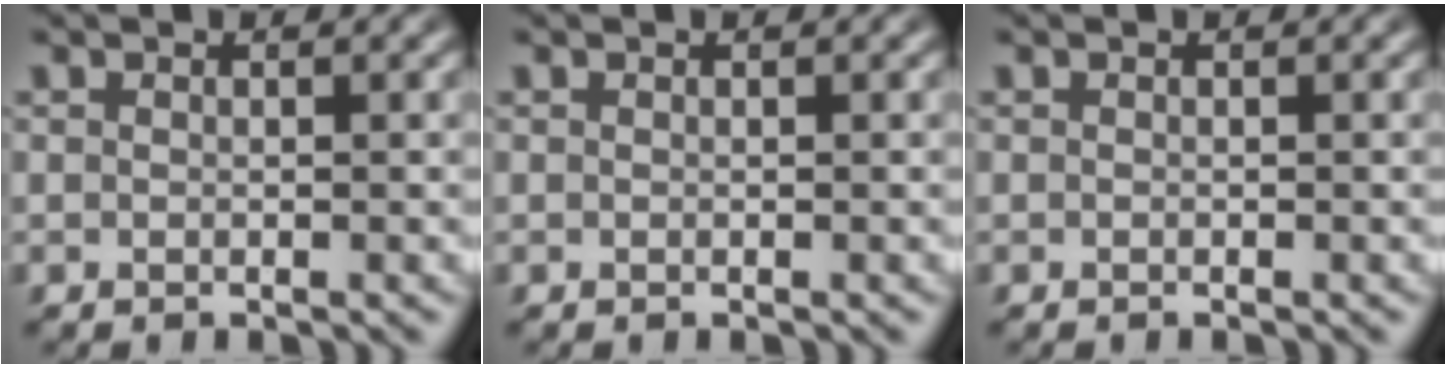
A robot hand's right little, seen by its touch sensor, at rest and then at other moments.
{"total": 0.0}
{"total": 0.0}